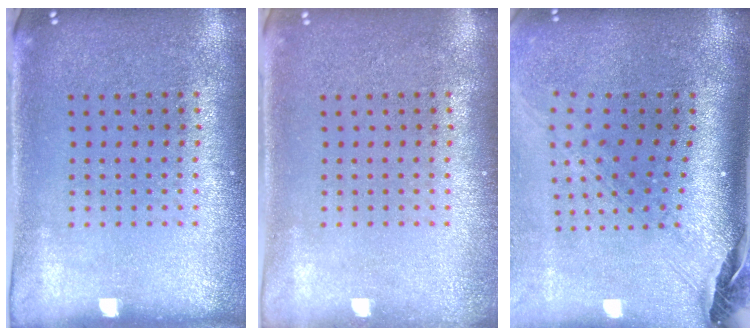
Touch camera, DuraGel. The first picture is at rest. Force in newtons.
{"total": 0.8, "press": 0.8, "slide": 0.1}
{"total": 2.9, "press": 2.1, "slide": 2.0}